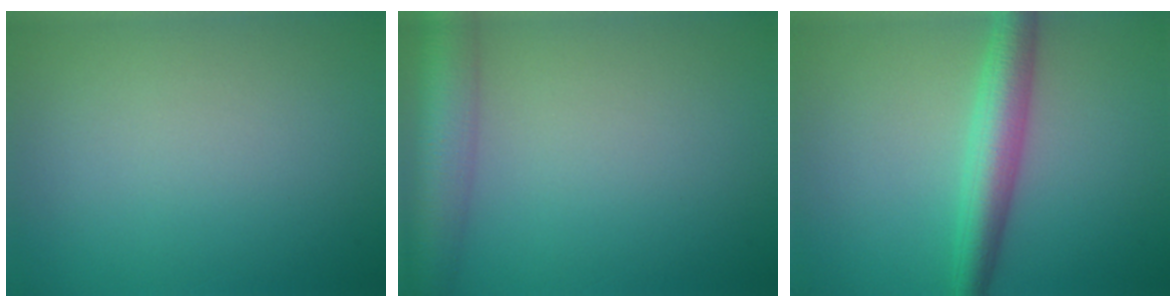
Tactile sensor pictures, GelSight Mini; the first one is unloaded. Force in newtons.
{"total": 5.9, "press": 5.9, "slide": 0.4}
{"total": 4.5, "press": 4.5, "slide": 0.1}